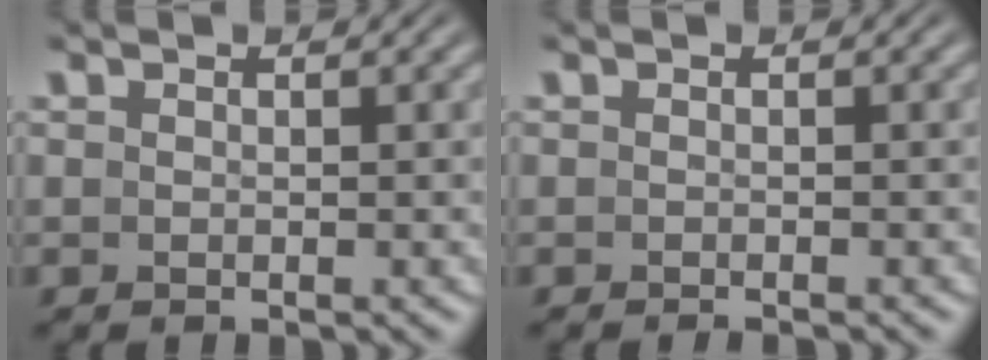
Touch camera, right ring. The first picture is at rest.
{"total": 1.0, "force": [-0.9, -0.2, 0.1], "torque": [-0.002, 0.000, -0.015]}